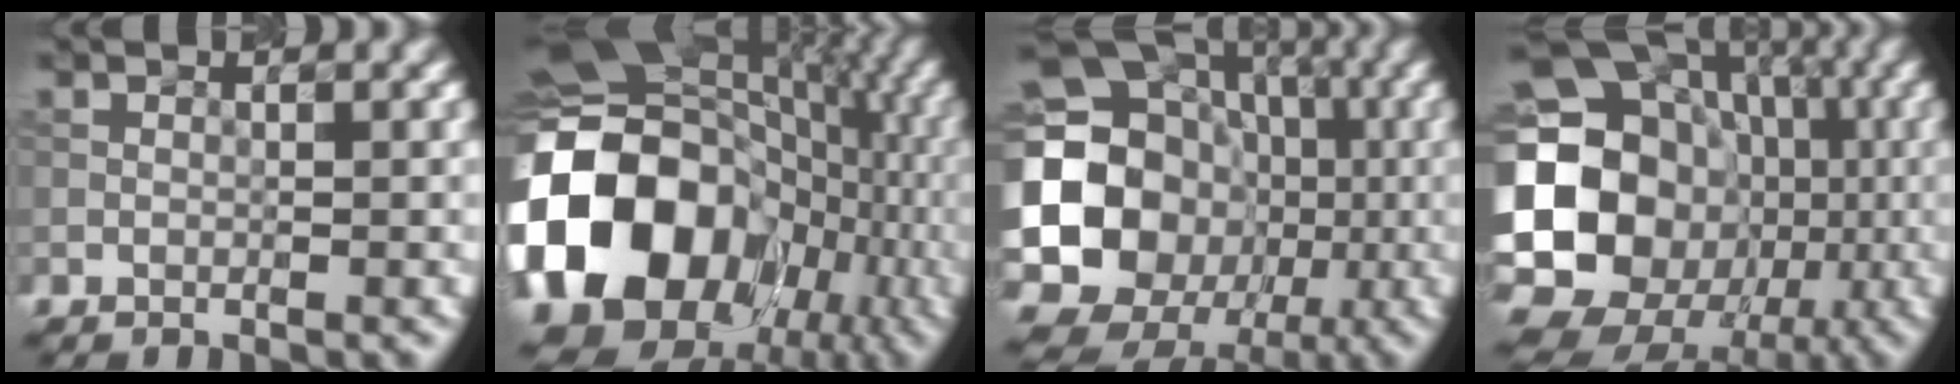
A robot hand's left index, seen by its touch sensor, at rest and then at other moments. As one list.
[{"total": 19.1, "force": [-2.4, 15.4, 11.1], "torque": [-0.241, 0.002, -0.041]}, {"total": 21.5, "force": [-2.0, 19.2, 9.5], "torque": [-0.180, 0.000, -0.067]}, {"total": 23.8, "force": [-3.1, 21.0, 10.8], "torque": [-0.194, 0.010, -0.095]}]